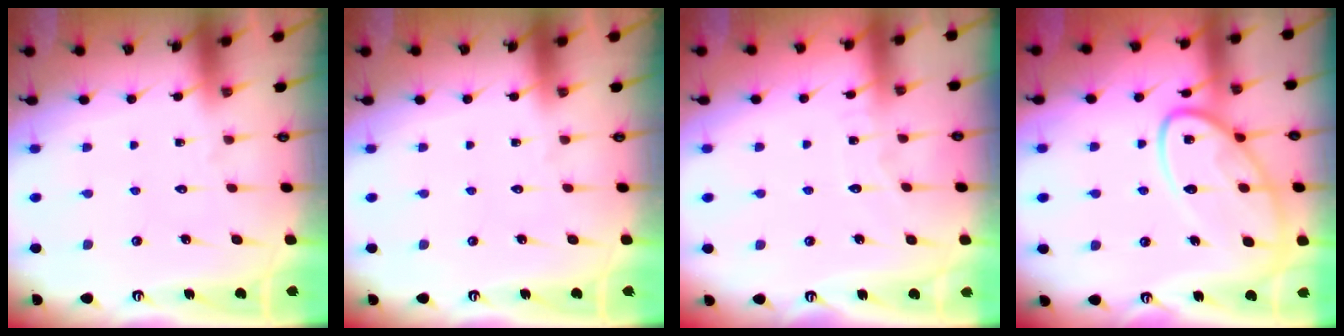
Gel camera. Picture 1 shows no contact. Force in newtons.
{"total": 0.0}
{"total": 3.8, "press": 3.8, "slide": 0.1}
{"total": 14.2, "press": 14.1, "slide": 1.4}